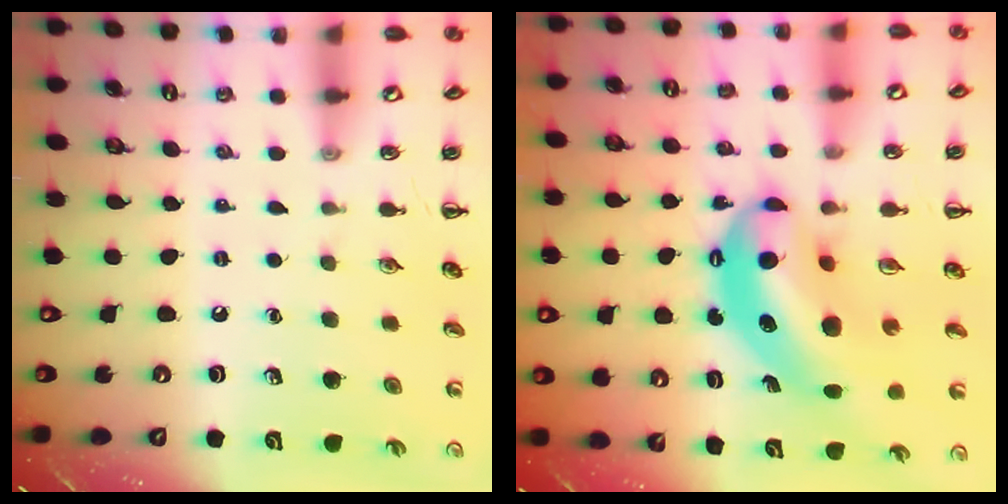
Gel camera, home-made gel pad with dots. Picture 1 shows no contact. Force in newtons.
{"total": 12.5, "press": 12.1, "slide": 3.1}